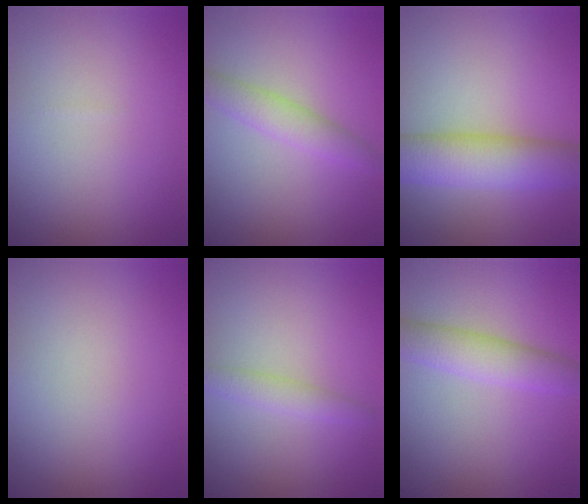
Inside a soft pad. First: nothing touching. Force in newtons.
{"total": 2.7, "press": 2.7, "slide": 0.0}
{"total": 6.8, "press": 6.8, "slide": 0.2}
{"total": 0.0}
{"total": 1.7, "press": 1.7, "slide": 0.0}
{"total": 3.9, "press": 3.9, "slide": 0.1}